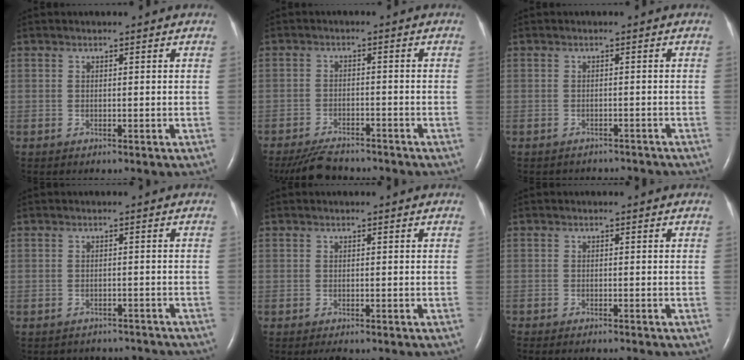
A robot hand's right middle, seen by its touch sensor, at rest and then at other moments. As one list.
[{"total": 7.3, "force": [-6.6, 1.6, 2.6], "torque": [-0.048, -0.018, -0.107]}, {"total": 5.2, "force": [-4.9, 1.5, 0.3], "torque": [-0.001, 0.000, -0.053]}, {"total": 7.5, "force": [-7.0, 2.4, 0.7], "torque": [-0.013, 0.008, -0.073]}, {"total": 0.8, "force": [-0.7, 0.1, 0.4], "torque": [-0.009, -0.003, -0.008]}, {"total": 4.2, "force": [-3.9, 0.2, 1.7], "torque": [-0.018, -0.006, -0.054]}]